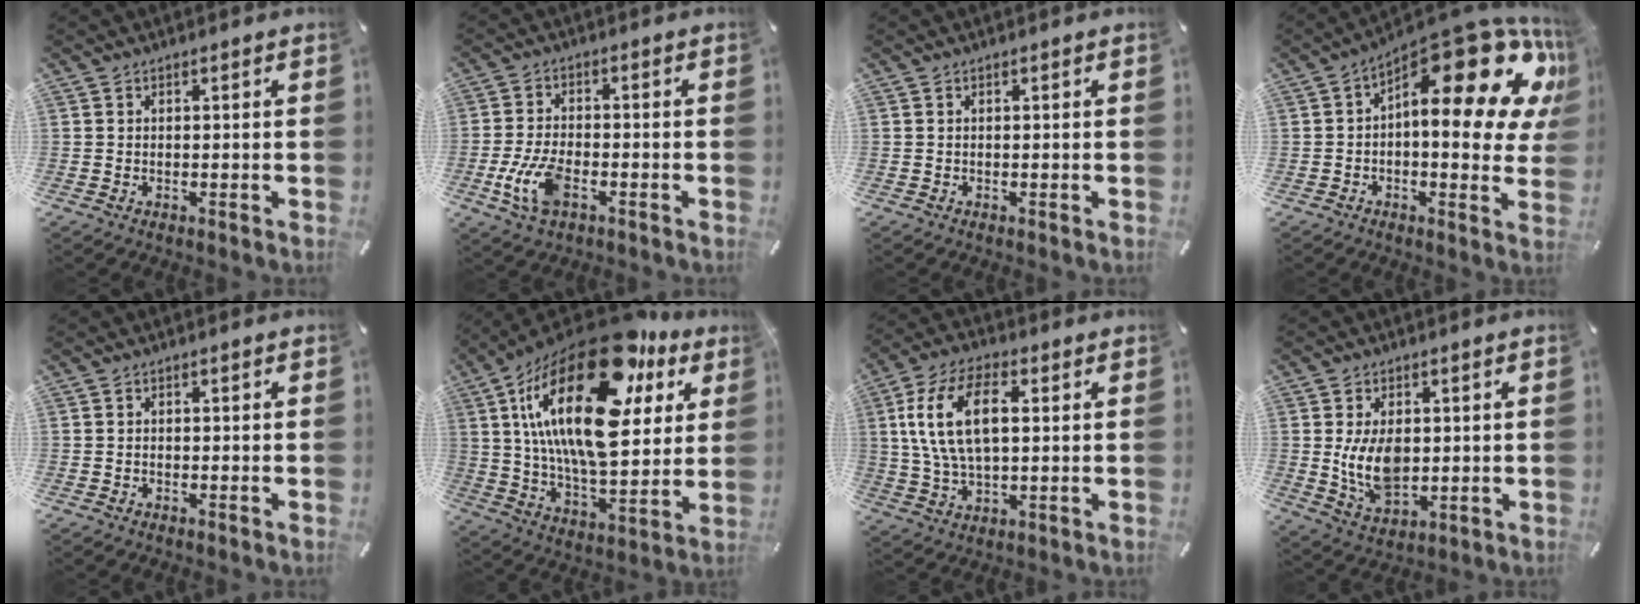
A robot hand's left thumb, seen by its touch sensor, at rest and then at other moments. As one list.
[{"total": 9.6, "force": [-3.5, 4.9, 7.4], "torque": [-0.174, -0.005, -0.064]}, {"total": 0.0}, {"total": 22.1, "force": [9.1, 8.9, 18.1], "torque": [-0.241, -0.082, 0.148]}, {"total": 0.7, "force": [-0.4, 0.3, 0.4], "torque": [-0.010, -0.001, -0.007]}, {"total": 32.9, "force": [13.6, 15.9, 25.4], "torque": [-0.478, -0.079, 0.228]}, {"total": 13.9, "force": [3.5, 7.4, 11.2], "torque": [-0.257, 0.006, 0.057]}, {"total": 9.9, "force": [0.9, 6.4, 7.5], "torque": [-0.162, -0.008, 0.012]}]